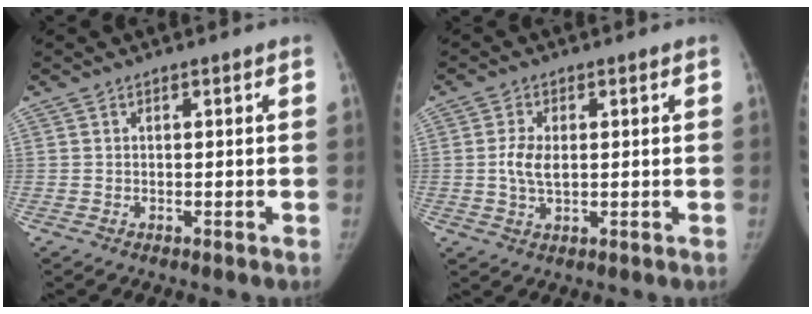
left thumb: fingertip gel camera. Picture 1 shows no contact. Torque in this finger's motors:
{"motor_torque": [-0.03, 0.11, 0.53, 0.36, 0.03]}